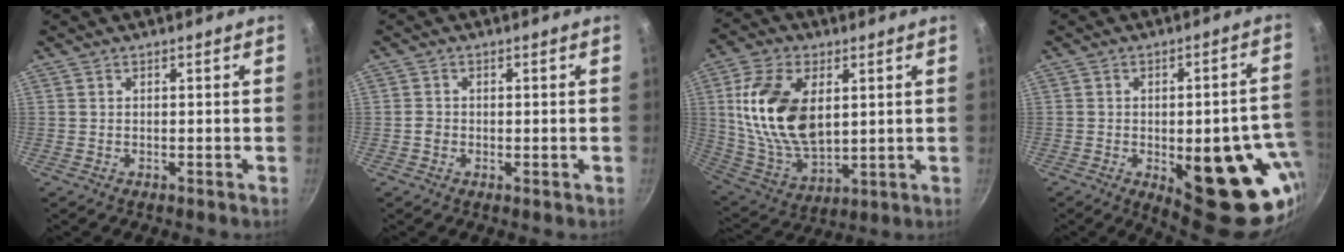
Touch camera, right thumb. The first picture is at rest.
{"total": 1.3, "force": [-0.4, 1.1, 0.6], "torque": [-0.009, 0.004, -0.009]}
{"total": 18.4, "force": [3.7, 10.9, 14.3], "torque": [-0.257, -0.019, 0.082]}
{"total": 23.6, "force": [-6.1, 9.6, 20.7], "torque": [-0.197, 0.006, -0.065]}